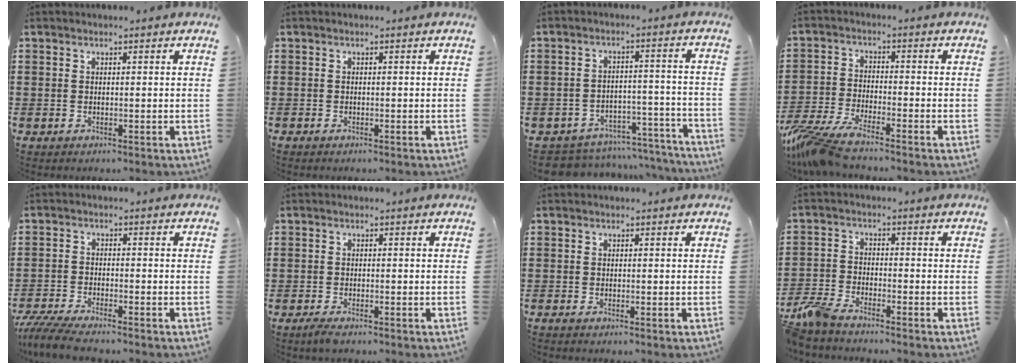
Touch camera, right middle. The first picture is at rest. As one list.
[{"total": 0.0}, {"total": 5.6, "force": [-5.4, 1.0, 0.4], "torque": [-0.007, 0.015, -0.108]}, {"total": 6.4, "force": [-5.7, 0.4, 3.0], "torque": [-0.087, -0.019, -0.116]}, {"total": 4.9, "force": [-4.6, 0.3, 1.9], "torque": [-0.059, -0.018, -0.094]}, {"total": 1.3, "force": [-1.1, 0.2, 0.7], "torque": [-0.021, -0.006, -0.022]}, {"total": 0.0}, {"total": 4.8, "force": [-4.3, 0.9, 1.8], "torque": [-0.066, -0.010, -0.093]}]